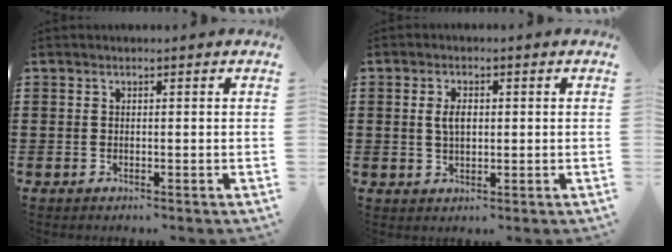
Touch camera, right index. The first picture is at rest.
{"total": 3.1, "force": [0.4, 1.6, 2.7], "torque": [-0.055, 0.007, 0.006]}